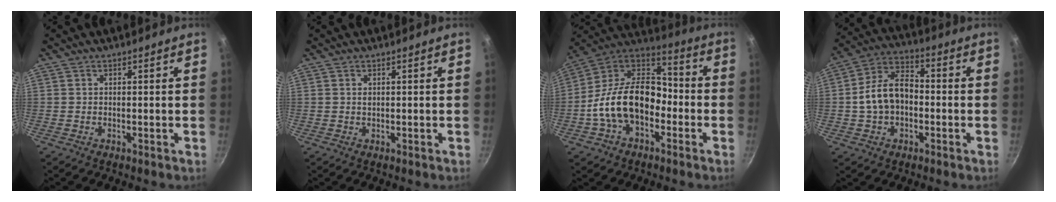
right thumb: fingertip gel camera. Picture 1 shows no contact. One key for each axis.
{"total": 0.7, "fx": 0.2, "fy": 0.5, "fz": 0.5, "tx": -0.007, "ty": 0.001, "tz": 0.005}
{"total": 19.4, "fx": -4.7, "fy": 12.8, "fz": 13.8, "tx": -0.209, "ty": 0.060, "tz": -0.102}
{"total": 11.5, "fx": -1.2, "fy": 7.8, "fz": 8.3, "tx": -0.125, "ty": 0.039, "tz": -0.032}